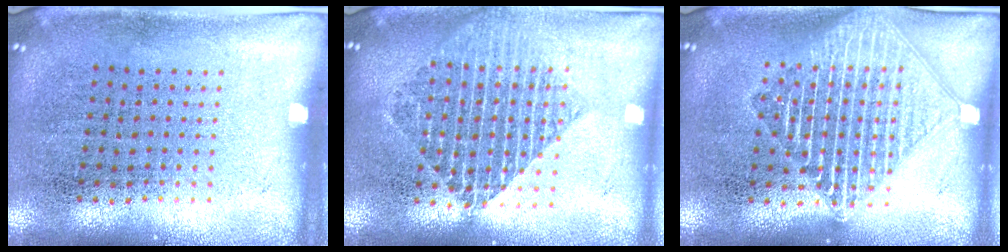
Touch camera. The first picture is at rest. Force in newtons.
{"total": 1.9, "press": 1.5, "slide": 1.1}
{"total": 3.0, "press": 3.0, "slide": 0.4}